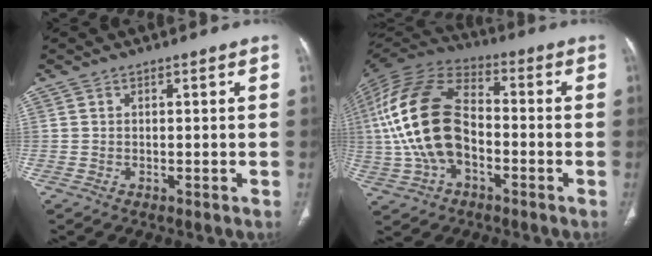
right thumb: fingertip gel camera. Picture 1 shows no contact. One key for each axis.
{"total": 19.6, "fx": -2.2, "fy": 11.9, "fz": 15.5, "tx": -0.319, "ty": 0.028, "tz": -0.045}